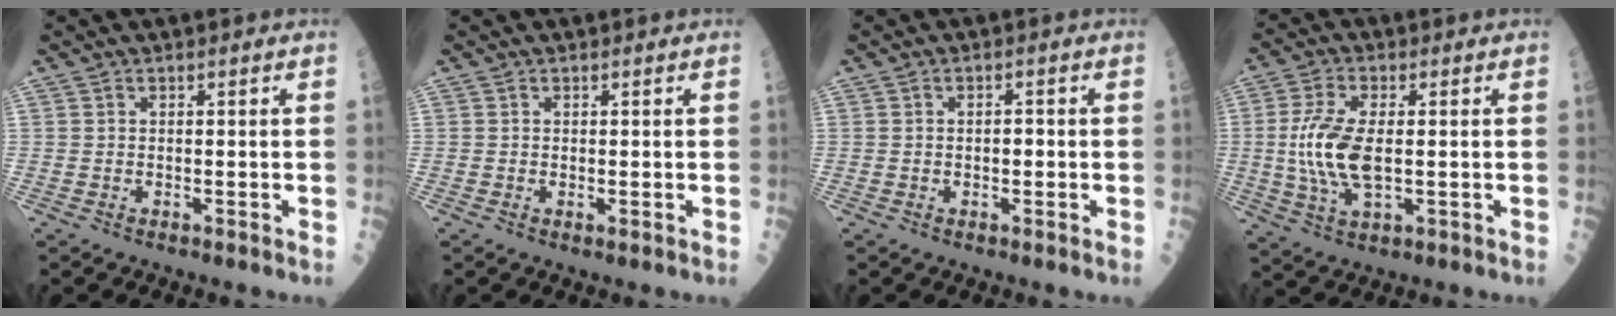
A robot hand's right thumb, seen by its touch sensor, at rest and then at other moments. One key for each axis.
{"total": 0.6, "fx": 0.0, "fy": 0.2, "fz": 0.5, "tx": -0.010, "ty": -0.003, "tz": 0.000}
{"total": 1.8, "fx": -0.1, "fy": 0.9, "fz": 1.6, "tx": -0.019, "ty": 0.004, "tz": -0.002}
{"total": 10.7, "fx": -0.1, "fy": 4.5, "fz": 9.7, "tx": -0.210, "ty": -0.005, "tz": 0.002}